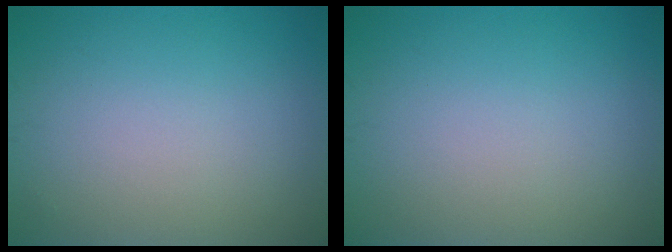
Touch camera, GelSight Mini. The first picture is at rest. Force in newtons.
{"total": 0.0}